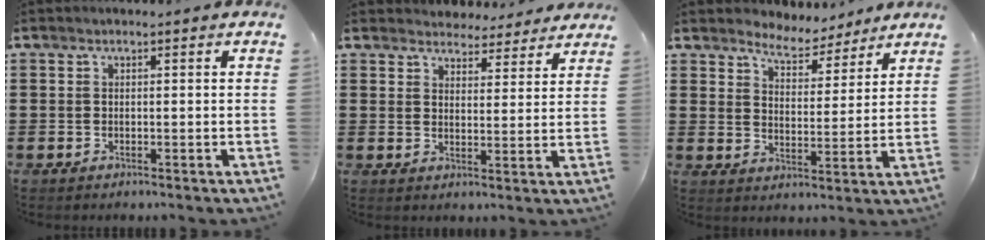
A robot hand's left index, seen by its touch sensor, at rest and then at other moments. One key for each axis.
{"total": 4.2, "fx": 4.1, "fy": 0.8, "fz": -0.2, "tx": -0.014, "ty": -0.017, "tz": 0.075}
{"total": 5.0, "fx": 4.8, "fy": 1.1, "fz": 0.6, "tx": -0.035, "ty": -0.022, "tz": 0.086}